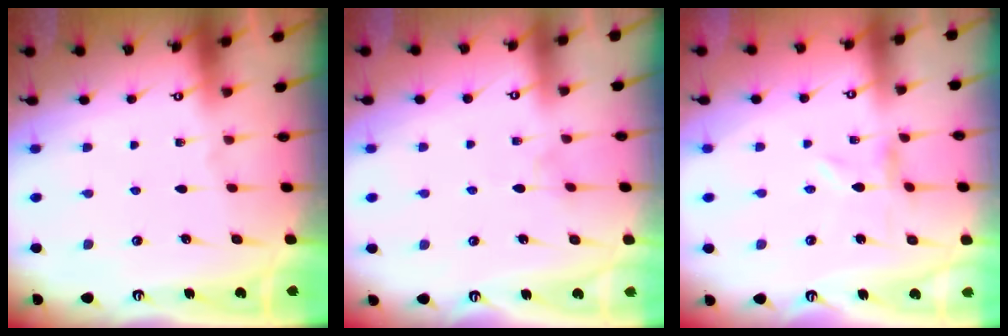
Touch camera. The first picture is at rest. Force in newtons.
{"total": 2.5, "press": 2.5, "slide": 0.2}
{"total": 0.0}